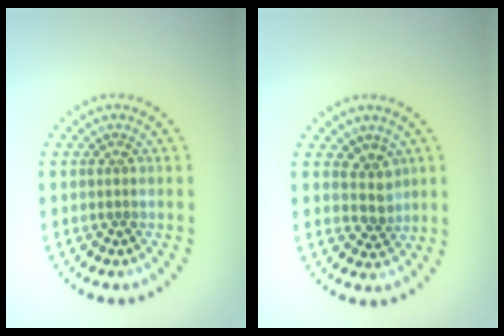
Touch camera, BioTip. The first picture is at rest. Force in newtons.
{"total": 2.0, "press": 1.6, "slide": 1.2}